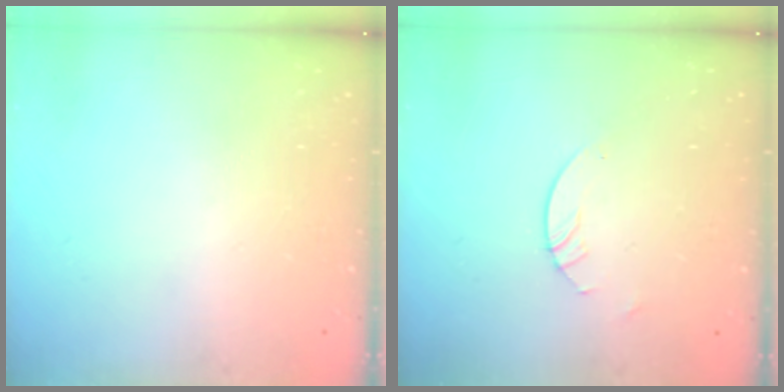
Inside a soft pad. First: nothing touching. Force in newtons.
{"total": 3.0, "press": 2.9, "slide": 0.3}